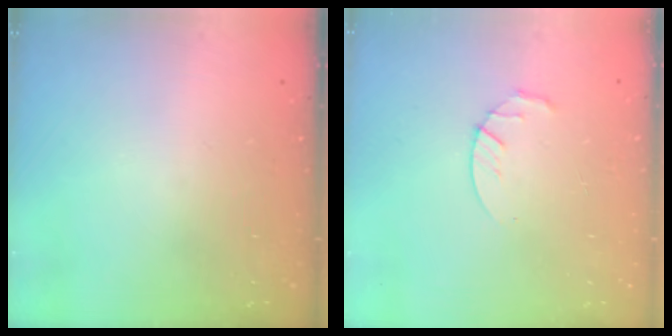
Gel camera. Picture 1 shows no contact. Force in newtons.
{"total": 3.0, "press": 2.9, "slide": 0.5}